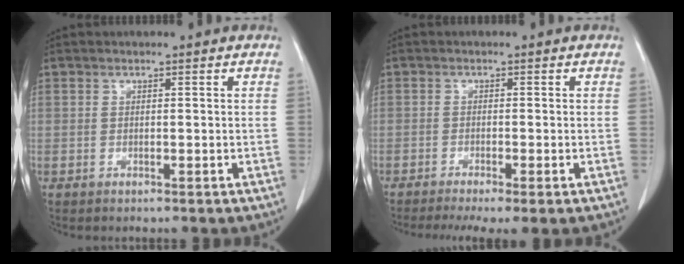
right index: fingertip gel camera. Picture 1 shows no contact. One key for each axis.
{"total": 6.4, "fx": -4.6, "fy": 0.7, "fz": 4.4, "tx": -0.066, "ty": -0.015, "tz": -0.074}